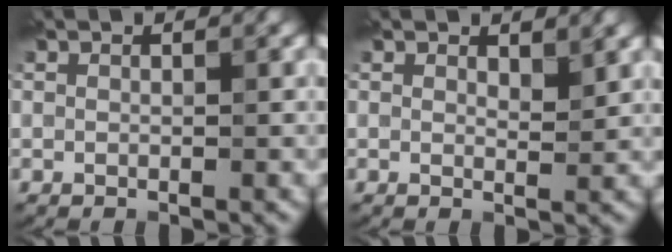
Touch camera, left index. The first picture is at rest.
{"total": 1.3, "force": [1.0, 0.5, 0.7], "torque": [-0.009, -0.003, 0.018]}